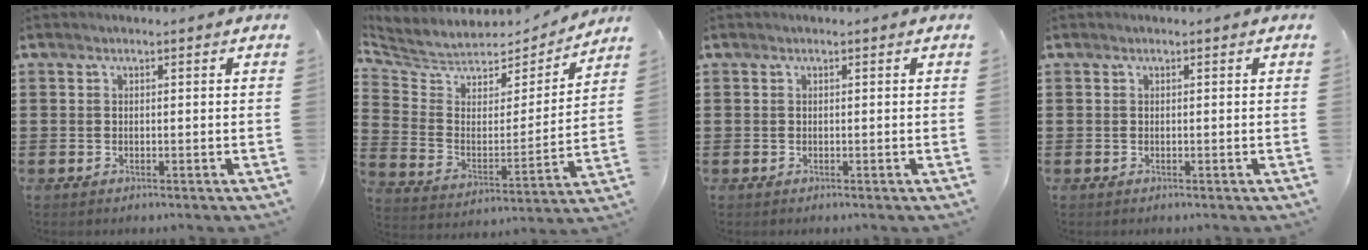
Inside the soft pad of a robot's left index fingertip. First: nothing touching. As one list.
[{"total": 5.8, "force": [5.3, 2.1, 0.5], "torque": [-0.050, -0.045, 0.089]}, {"total": 0.0}, {"total": 0.0}]